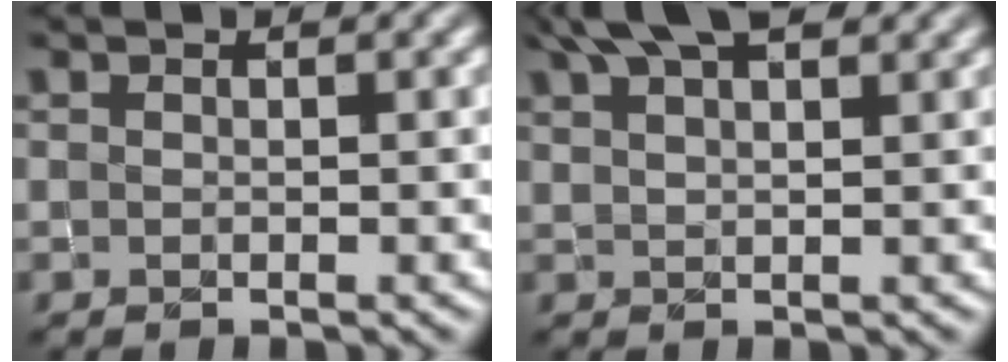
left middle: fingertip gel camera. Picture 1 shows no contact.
{"total": 6.1, "force": [4.6, 1.8, 3.4], "torque": [-0.052, 0.024, 0.060]}